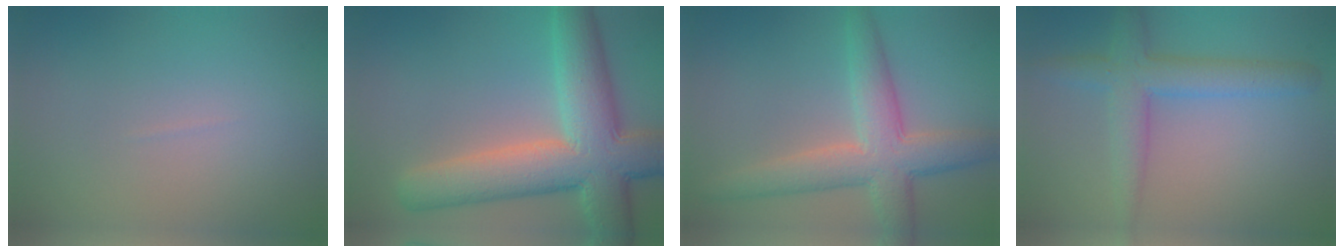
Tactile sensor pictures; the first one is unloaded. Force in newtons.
{"total": 10.1, "press": 10.1, "slide": 0.8}
{"total": 4.6, "press": 4.6, "slide": 0.3}
{"total": 4.1, "press": 4.1, "slide": 0.2}